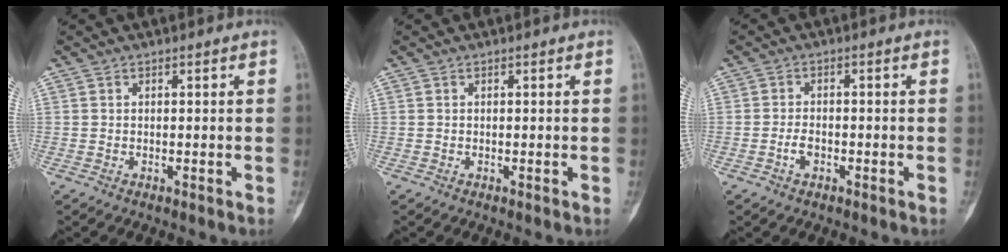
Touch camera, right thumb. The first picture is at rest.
{"total": 0.0}
{"total": 2.5, "force": [-1.2, 1.4, 1.7], "torque": [-0.035, 0.010, -0.023]}